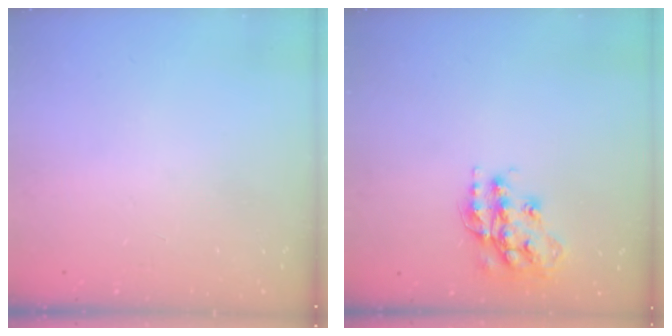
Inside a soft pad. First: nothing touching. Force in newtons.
{"total": 14.6, "press": 14.5, "slide": 0.7}